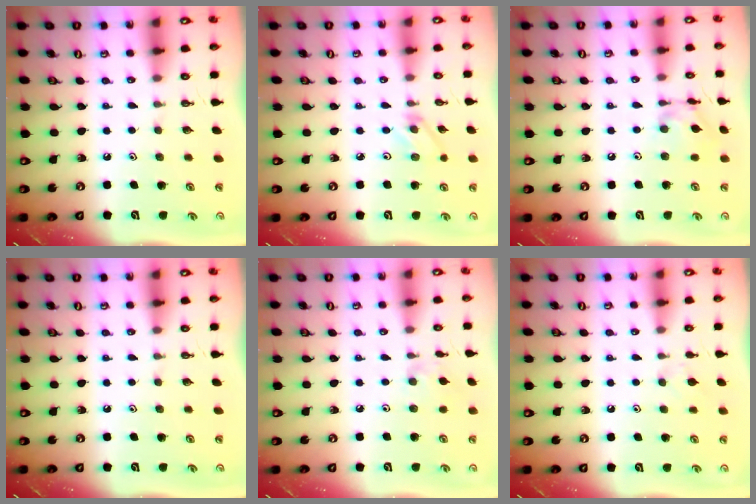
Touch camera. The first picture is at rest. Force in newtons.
{"total": 3.5, "press": 3.4, "slide": 0.4}
{"total": 10.8, "press": 10.8, "slide": 0.9}
{"total": 0.0}
{"total": 2.6, "press": 2.6, "slide": 0.5}
{"total": 2.5, "press": 2.4, "slide": 0.6}